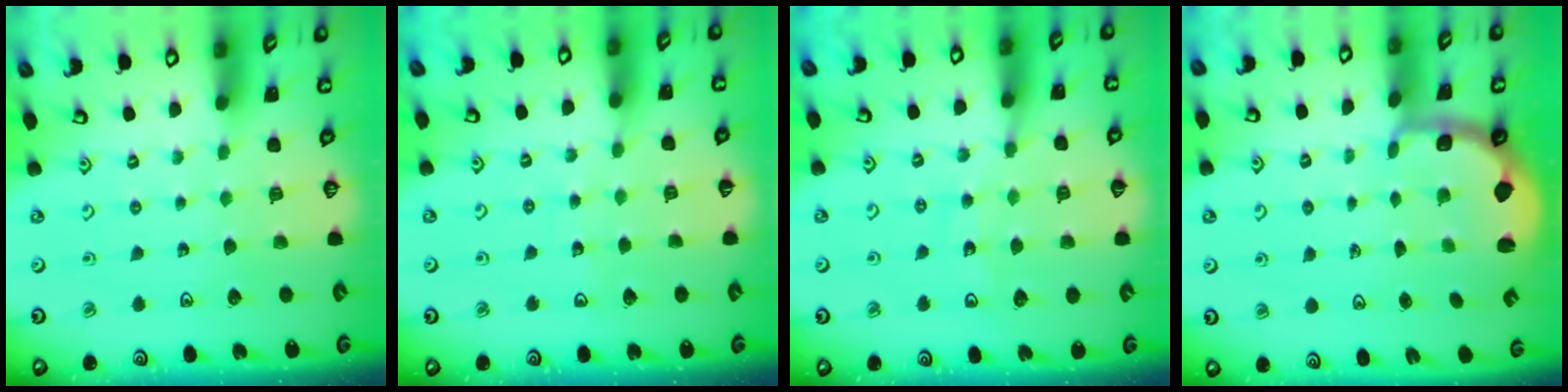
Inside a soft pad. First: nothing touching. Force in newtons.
{"total": 5.4, "press": 5.4, "slide": 0.4}
{"total": 11.2, "press": 10.7, "slide": 3.2}
{"total": 2.2, "press": 1.5, "slide": 1.6}